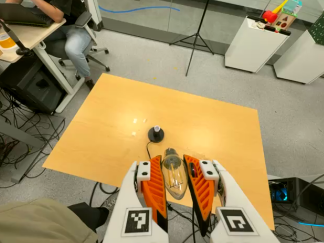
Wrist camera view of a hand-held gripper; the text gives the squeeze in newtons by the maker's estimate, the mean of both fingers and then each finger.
{"total": 19.4, "left": 21.0, "right": 17.8}